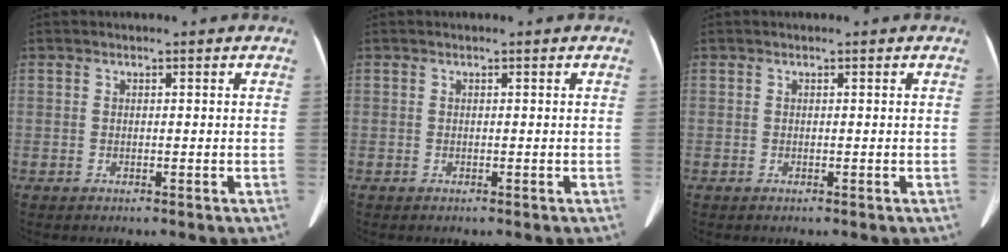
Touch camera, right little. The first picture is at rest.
{"total": 0.0}
{"total": 0.0}